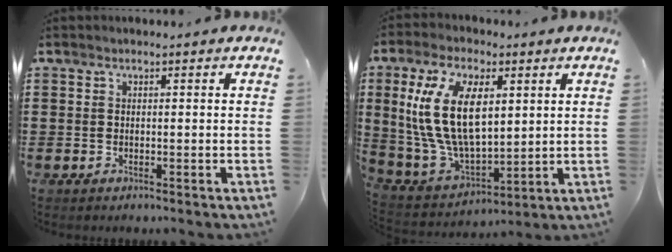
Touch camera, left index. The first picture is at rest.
{"total": 14.6, "force": [4.3, 7.5, 11.7], "torque": [-0.268, 0.004, 0.078]}